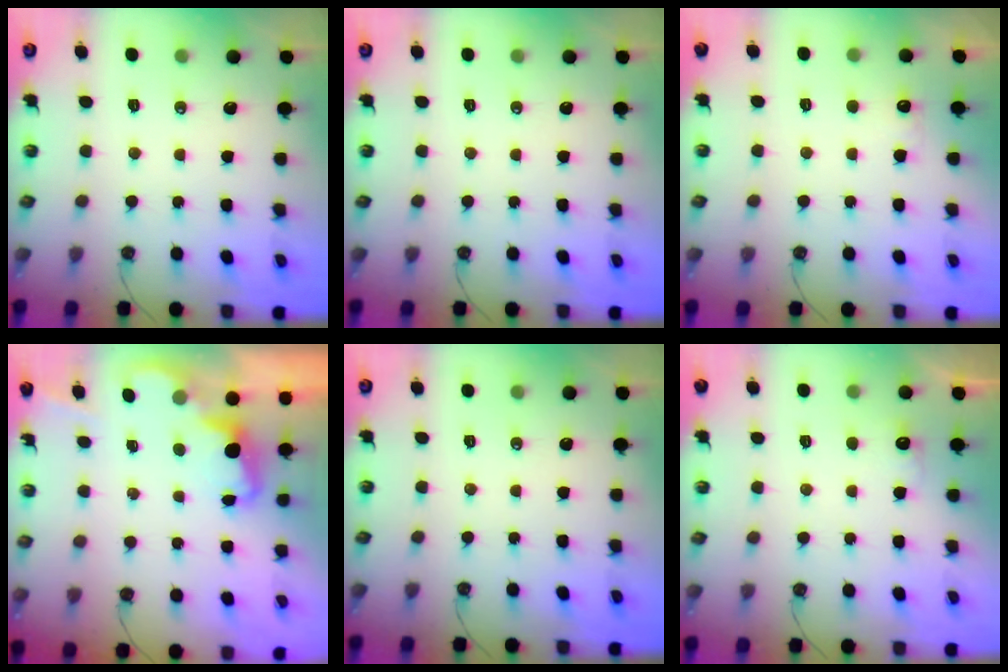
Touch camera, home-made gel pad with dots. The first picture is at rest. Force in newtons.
{"total": 0.0}
{"total": 3.4, "press": 3.2, "slide": 1.2}
{"total": 2.3, "press": 2.3, "slide": 0.5}
{"total": 0.0}
{"total": 4.4, "press": 4.2, "slide": 1.2}